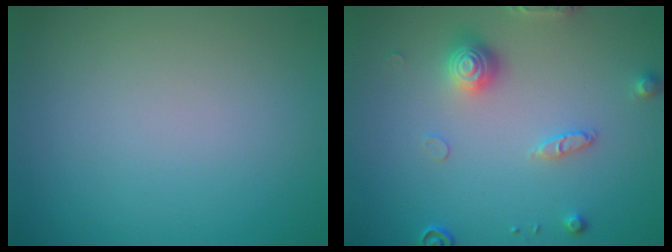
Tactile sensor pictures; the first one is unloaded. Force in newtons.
{"total": 3.1, "press": 3.0, "slide": 0.9}